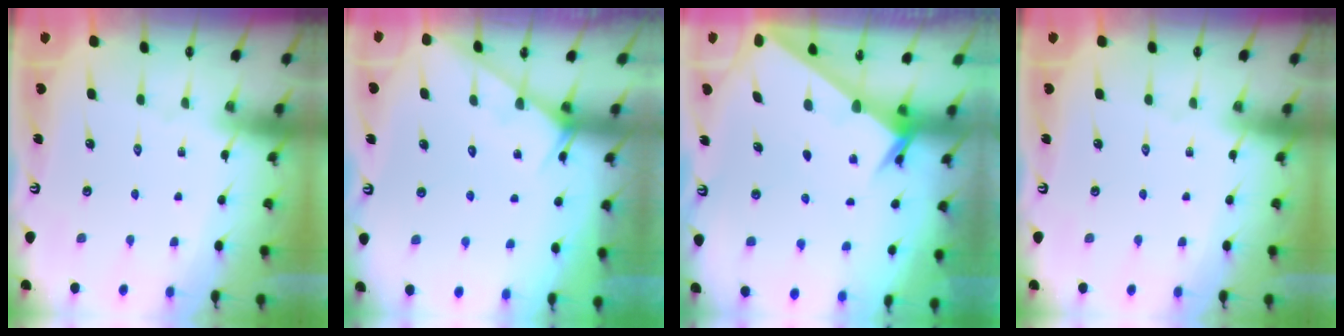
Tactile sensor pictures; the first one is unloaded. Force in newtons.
{"total": 5.5, "press": 5.5, "slide": 0.4}
{"total": 2.5, "press": 2.5, "slide": 0.2}
{"total": 0.0}